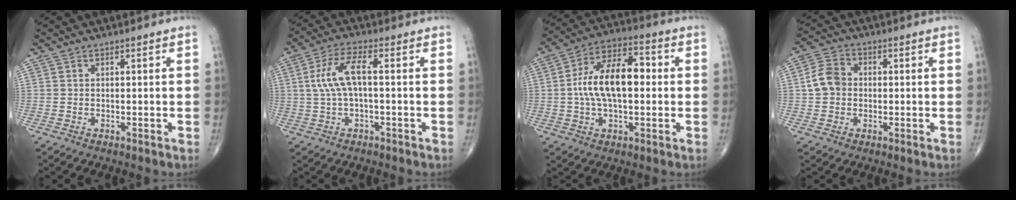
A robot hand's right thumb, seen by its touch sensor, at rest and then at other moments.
{"total": 7.6, "force": [0.6, 2.5, 7.1], "torque": [-0.164, 0.025, 0.011]}
{"total": 14.7, "force": [0.5, 7.6, 12.6], "torque": [-0.217, 0.030, -0.001]}
{"total": 6.0, "force": [0.0, 5.0, 3.4], "torque": [-0.055, 0.016, -0.009]}